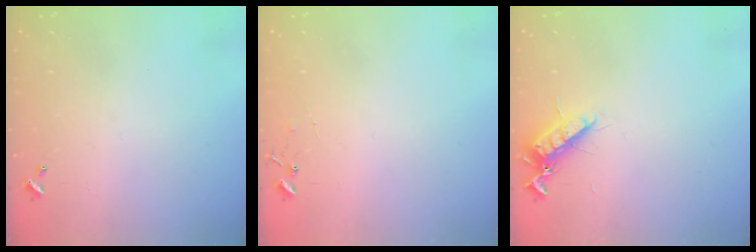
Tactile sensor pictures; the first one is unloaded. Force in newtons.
{"total": 6.9, "press": 6.9, "slide": 0.4}
{"total": 11.1, "press": 11.1, "slide": 1.3}